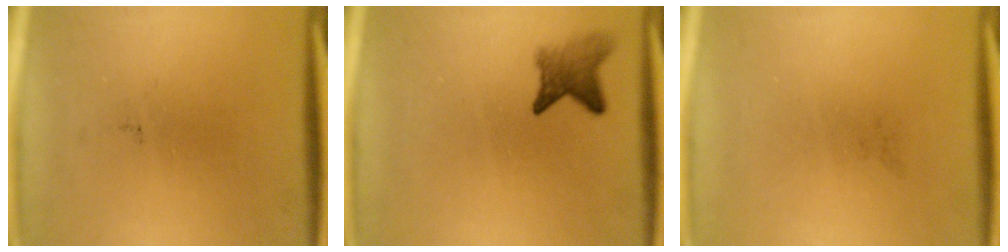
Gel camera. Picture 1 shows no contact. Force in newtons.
{"total": 3.1}
{"total": 0.0}